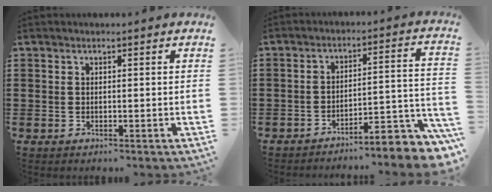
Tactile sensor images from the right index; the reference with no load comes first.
{"total": 5.9, "force": [-5.2, 0.5, 2.8], "torque": [-0.042, -0.009, -0.101]}